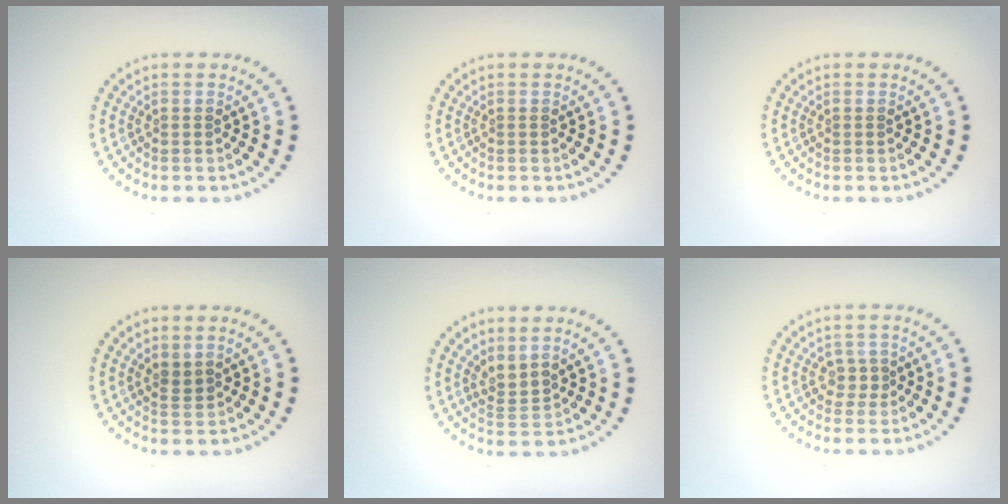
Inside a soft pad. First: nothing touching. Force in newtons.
{"total": 0.0}
{"total": 0.0}
{"total": 1.2, "press": 0.9, "slide": 0.8}
{"total": 2.1, "press": 1.4, "slide": 1.6}
{"total": 1.3, "press": 0.8, "slide": 0.9}